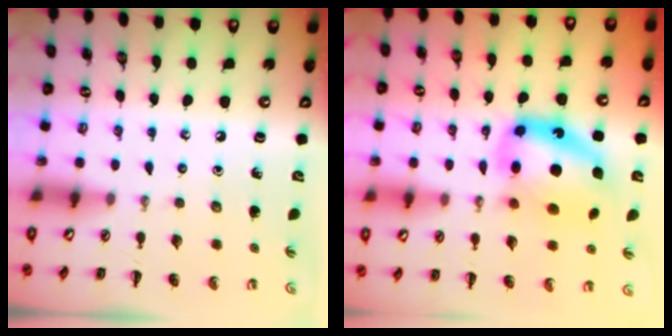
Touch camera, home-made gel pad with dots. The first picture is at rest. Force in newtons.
{"total": 14.5, "press": 14.1, "slide": 3.6}